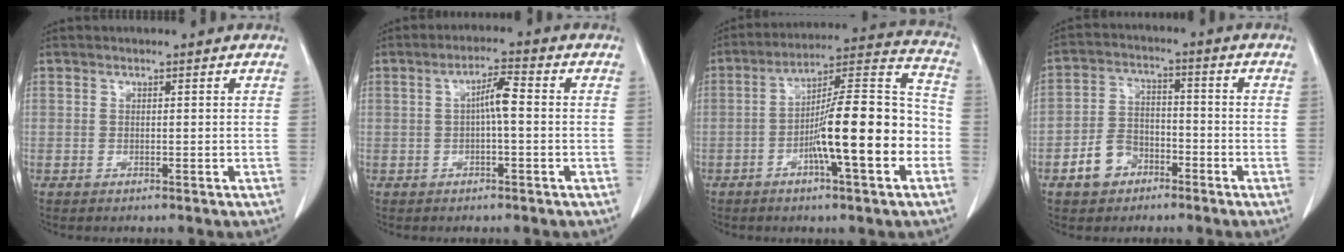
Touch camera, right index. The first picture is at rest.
{"total": 4.5, "force": [0.1, 1.0, 4.4], "torque": [-0.082, 0.014, 0.003]}
{"total": 17.3, "force": [-4.8, 2.5, 16.4], "torque": [-0.257, 0.020, -0.075]}
{"total": 7.3, "force": [-3.9, 5.2, 3.4], "torque": [-0.080, 0.023, -0.062]}